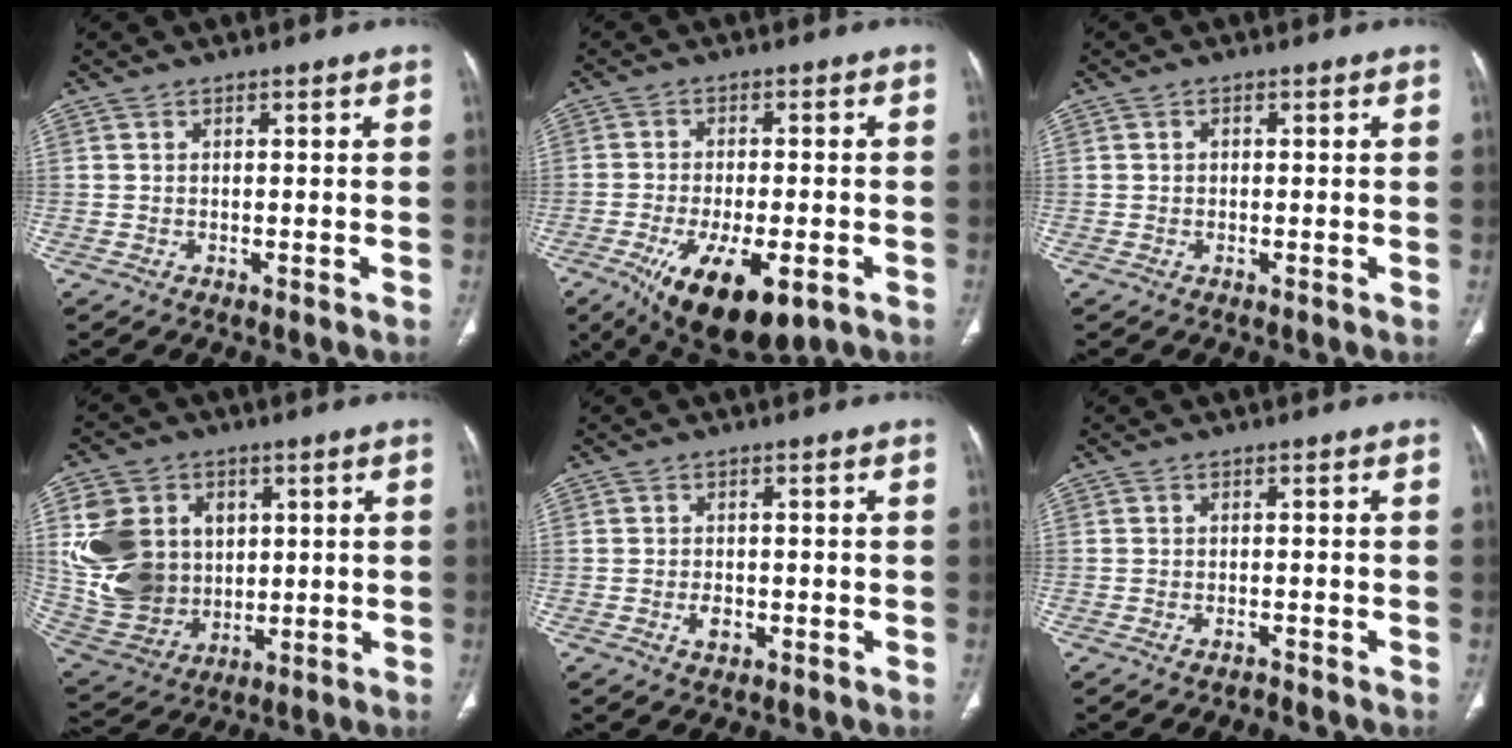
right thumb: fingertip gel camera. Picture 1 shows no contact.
{"total": 15.7, "force": [-7.3, 6.5, 12.3], "torque": [-0.203, -0.003, -0.101]}
{"total": 0.8, "force": [0.0, 0.6, 0.4], "torque": [-0.004, 0.003, -0.002]}
{"total": 18.7, "force": [3.3, 15.2, 10.3], "torque": [-0.182, 0.001, 0.086]}
{"total": 2.2, "force": [-0.8, 1.5, 1.4], "torque": [-0.018, 0.002, -0.010]}
{"total": 0.8, "force": [-0.8, 0.0, 0.1], "torque": [-0.005, 0.005, -0.013]}